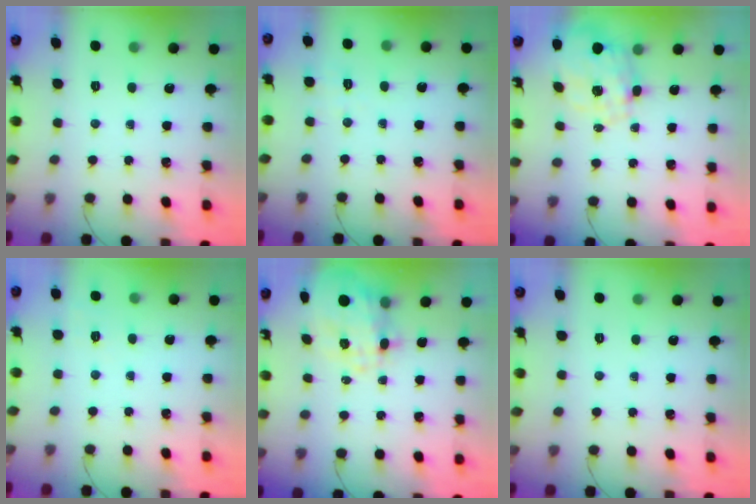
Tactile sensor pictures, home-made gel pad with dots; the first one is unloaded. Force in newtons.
{"total": 1.4, "press": 0.5, "slide": 1.3}
{"total": 2.5, "press": 2.4, "slide": 0.8}
{"total": 2.8, "press": 2.4, "slide": 1.5}
{"total": 7.5, "press": 7.2, "slide": 1.9}
{"total": 0.0}